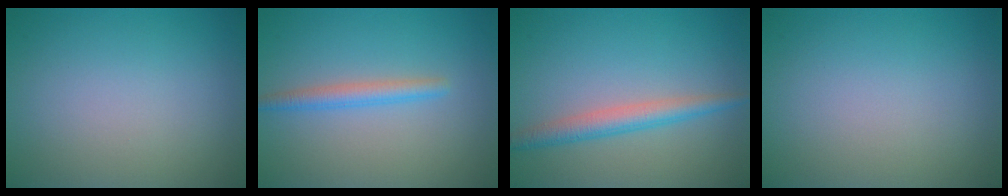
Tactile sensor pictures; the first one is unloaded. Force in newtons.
{"total": 2.1, "press": 2.1, "slide": 0.2}
{"total": 2.9, "press": 2.9, "slide": 0.1}
{"total": 0.0}